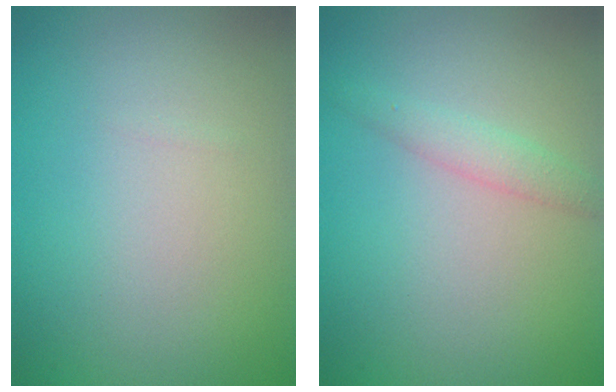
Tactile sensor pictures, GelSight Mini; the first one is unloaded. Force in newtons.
{"total": 1.6, "press": 1.6, "slide": 0.0}